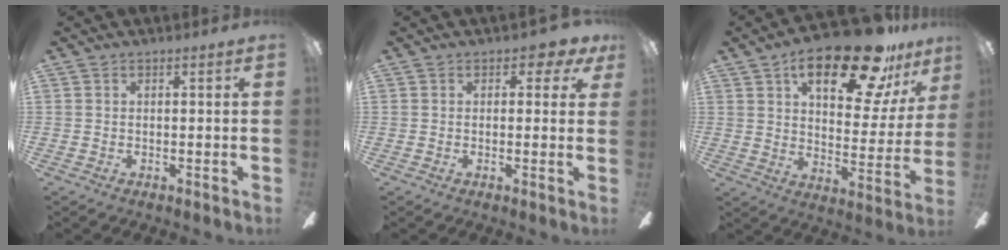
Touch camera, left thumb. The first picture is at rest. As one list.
[{"total": 2.9, "force": [1.3, 1.9, 1.8], "torque": [-0.013, 0.000, 0.018]}, {"total": 23.1, "force": [15.1, 8.7, 15.1], "torque": [-0.219, -0.082, 0.246]}]